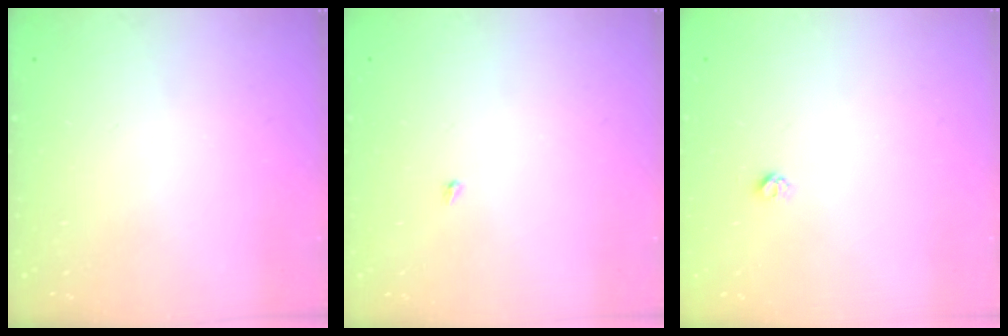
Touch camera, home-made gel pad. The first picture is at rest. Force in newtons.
{"total": 1.9, "press": 1.9, "slide": 0.3}
{"total": 3.3, "press": 3.3, "slide": 0.5}